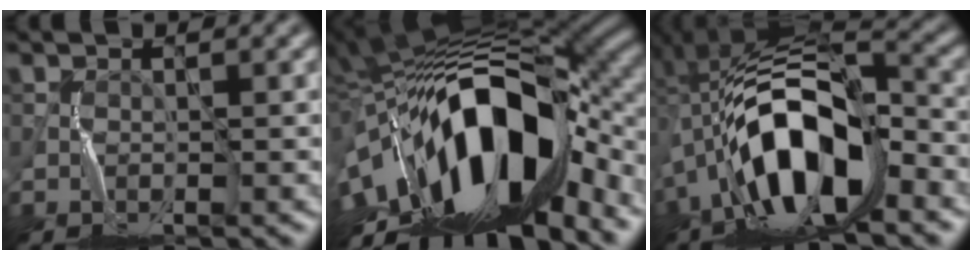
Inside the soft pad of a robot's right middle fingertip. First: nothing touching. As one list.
[{"total": 16.1, "force": [-4.6, 7.4, 13.5], "torque": [-0.225, 0.010, -0.082]}, {"total": 12.1, "force": [-4.3, 4.3, 10.5], "torque": [-0.194, 0.020, -0.081]}]